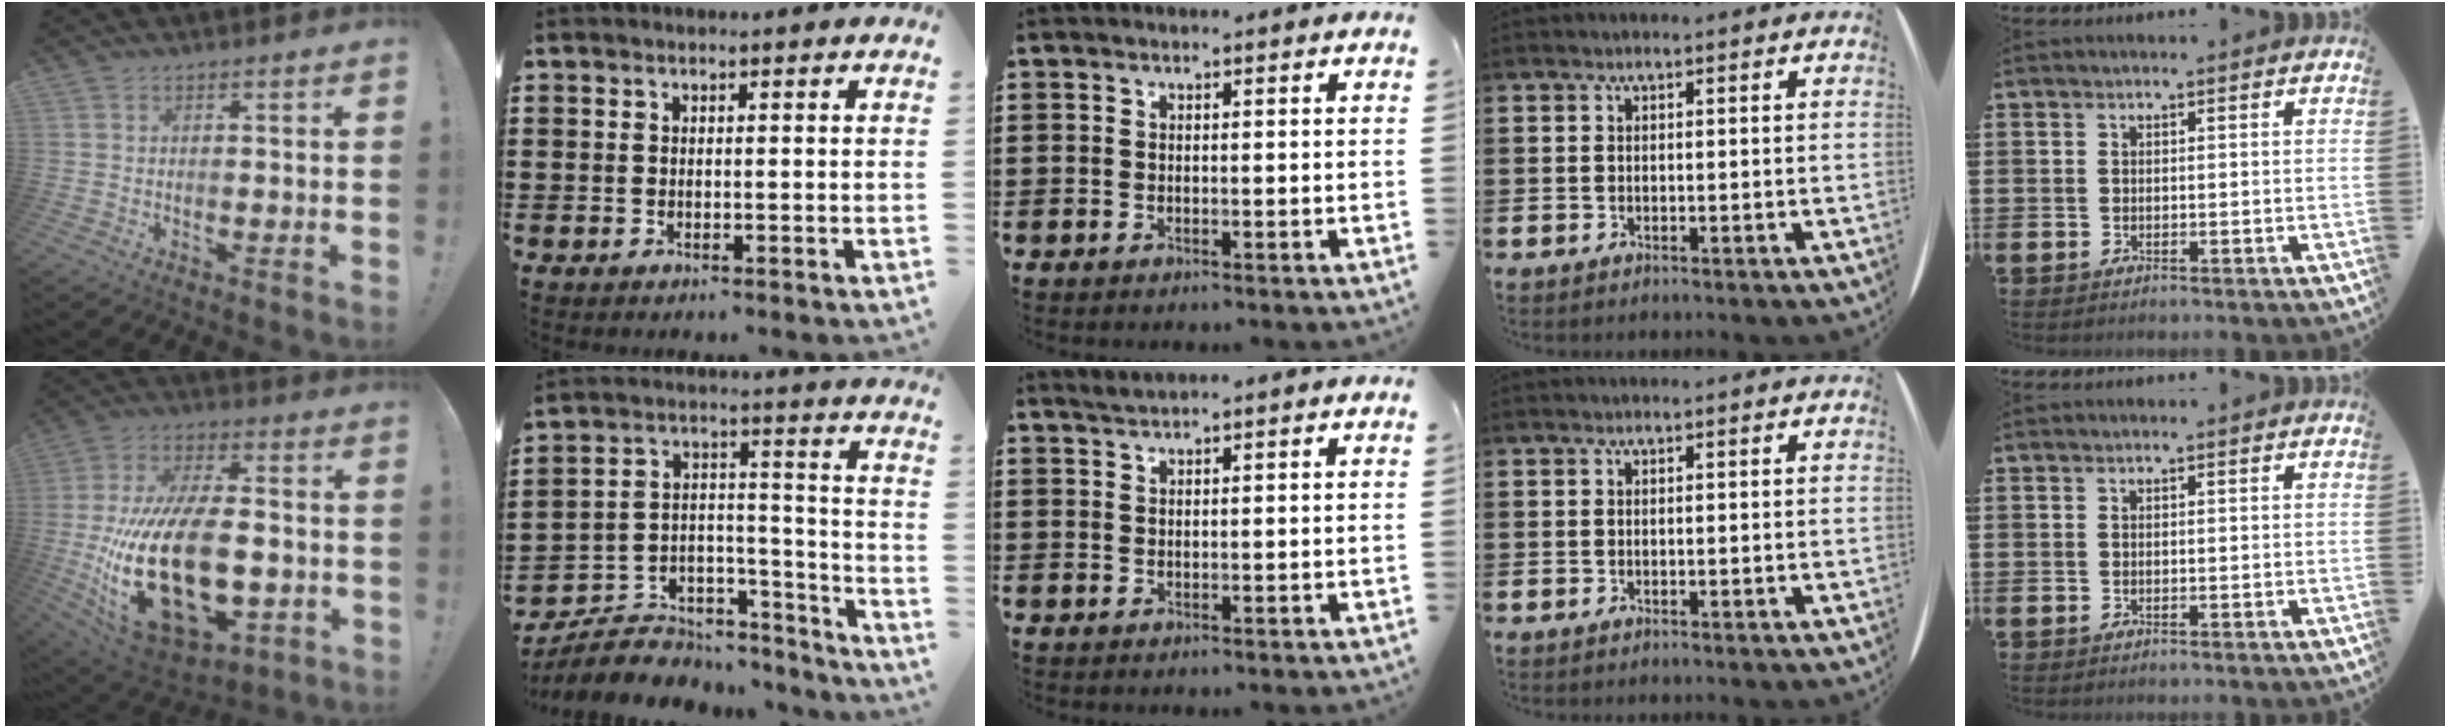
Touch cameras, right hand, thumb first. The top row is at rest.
{"thumb": {"total": 31.9, "force": [-5.1, 17.4, 26.3], "torque": [-0.512, 0.018, -0.068]}, "index": {"total": 6.7, "force": [-5.5, 3.5, 1.5], "torque": [-0.029, 0.009, -0.102]}, "middle": {"total": 1.2, "force": [1.2, -0.3, 0.3], "torque": [-0.007, -0.001, 0.023]}}